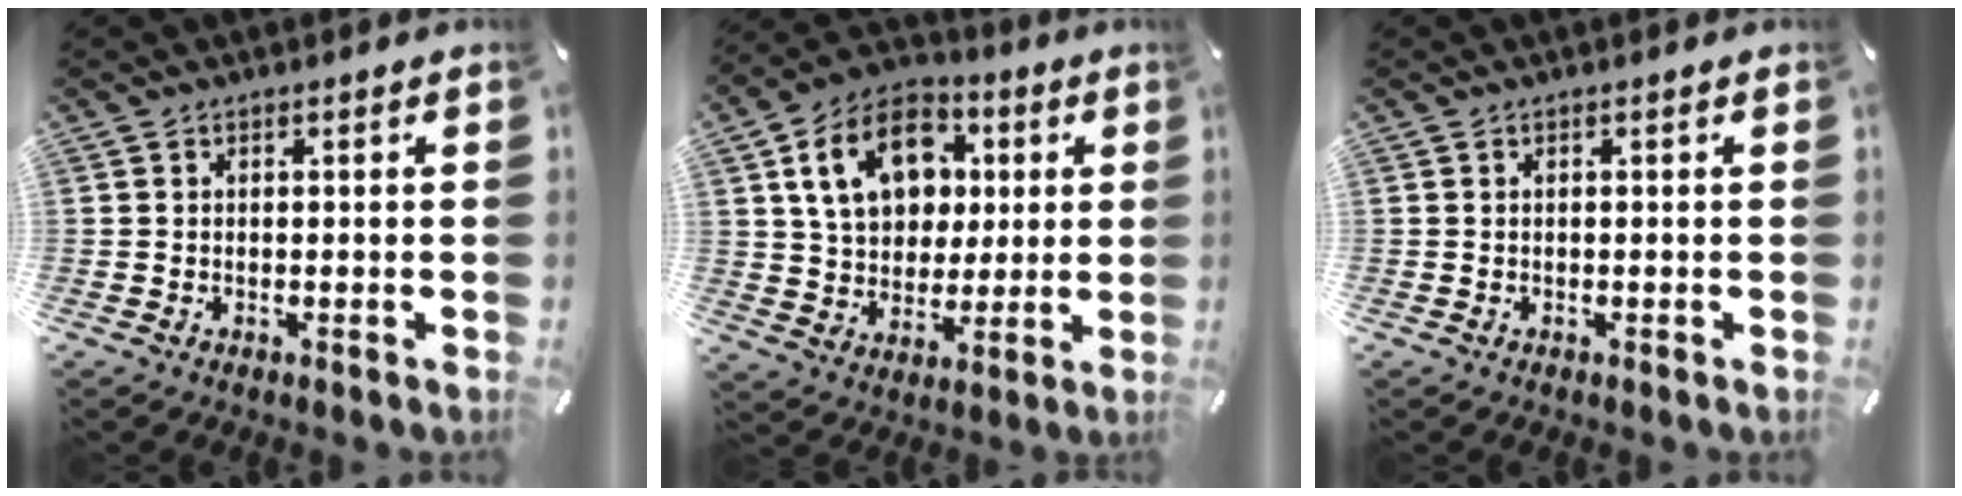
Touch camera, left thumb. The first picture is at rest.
{"total": 16.2, "force": [4.8, 12.6, 9.0], "torque": [-0.156, 0.007, 0.093]}
{"total": 0.0}